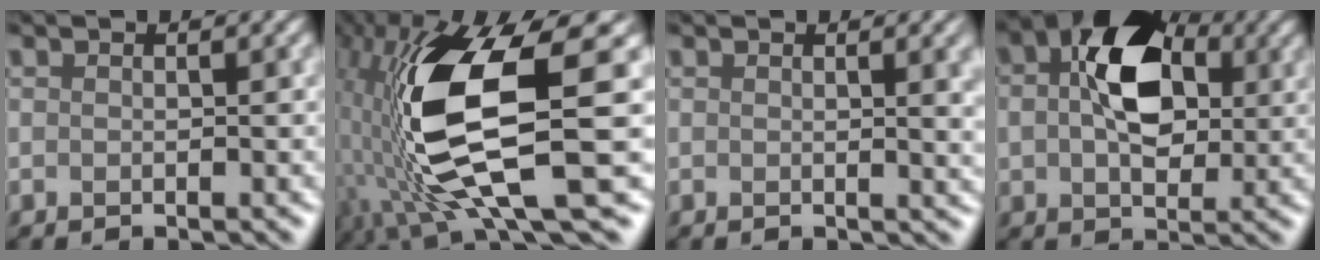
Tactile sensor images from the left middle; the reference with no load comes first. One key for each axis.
{"total": 12.1, "fx": 2.3, "fy": 5.1, "fz": 10.7, "tx": -0.235, "ty": -0.049, "tz": 0.055}
{"total": 1.9, "fx": 0.7, "fy": 0.7, "fz": 1.7, "tx": -0.023, "ty": -0.013, "tz": 0.003}
{"total": 6.0, "fx": 2.4, "fy": 3.6, "fz": 4.2, "tx": -0.068, "ty": 0.015, "tz": 0.028}